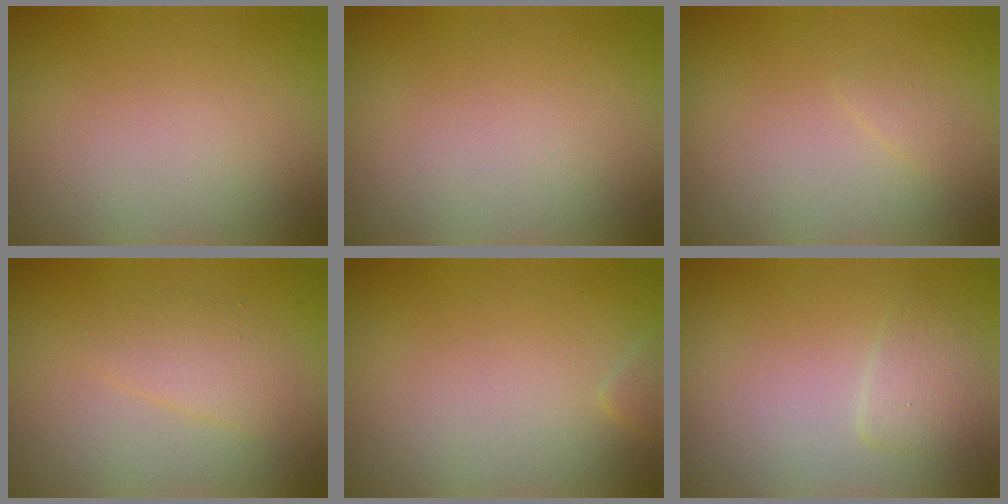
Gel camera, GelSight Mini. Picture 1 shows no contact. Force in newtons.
{"total": 0.0}
{"total": 0.7, "press": 0.7, "slide": 0.1}
{"total": 2.1, "press": 2.1, "slide": 0.1}
{"total": 0.7, "press": 0.7, "slide": 0.0}
{"total": 1.8, "press": 1.8, "slide": 0.1}